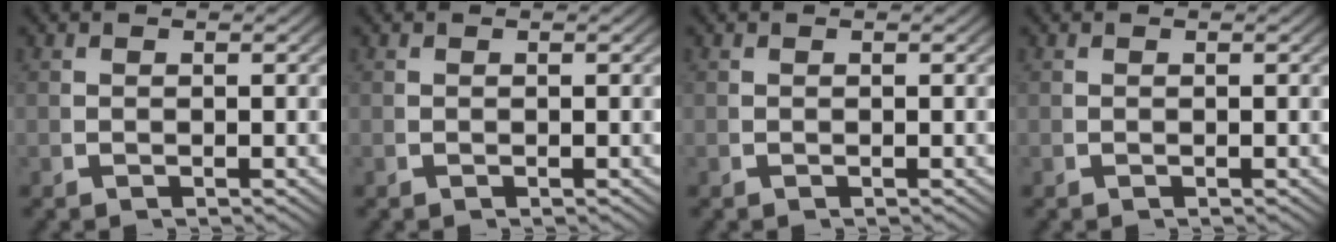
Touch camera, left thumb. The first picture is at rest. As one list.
[{"total": 0.0}, {"total": 0.0}, {"total": 0.0}]